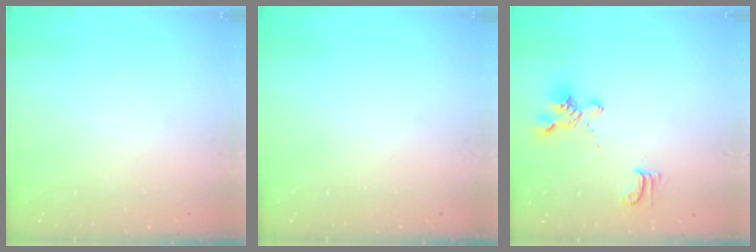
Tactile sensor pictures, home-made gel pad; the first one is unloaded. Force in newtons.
{"total": 0.0}
{"total": 2.0, "press": 1.6, "slide": 1.2}